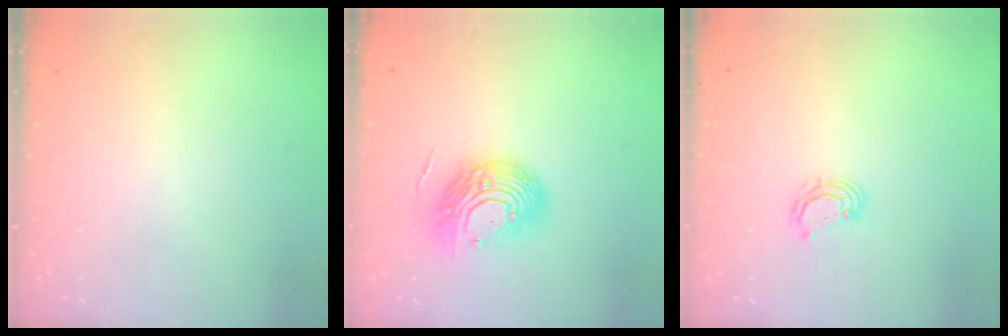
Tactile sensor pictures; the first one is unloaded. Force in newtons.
{"total": 14.5, "press": 14.4, "slide": 1.9}
{"total": 2.8, "press": 2.8, "slide": 0.3}